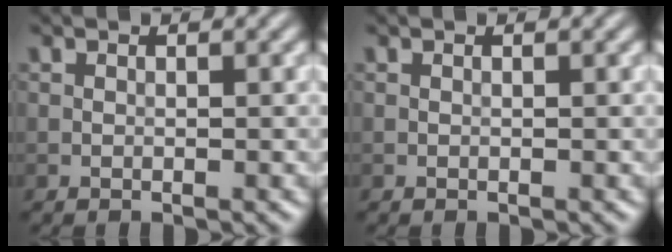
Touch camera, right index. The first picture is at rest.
{"total": 0.0}